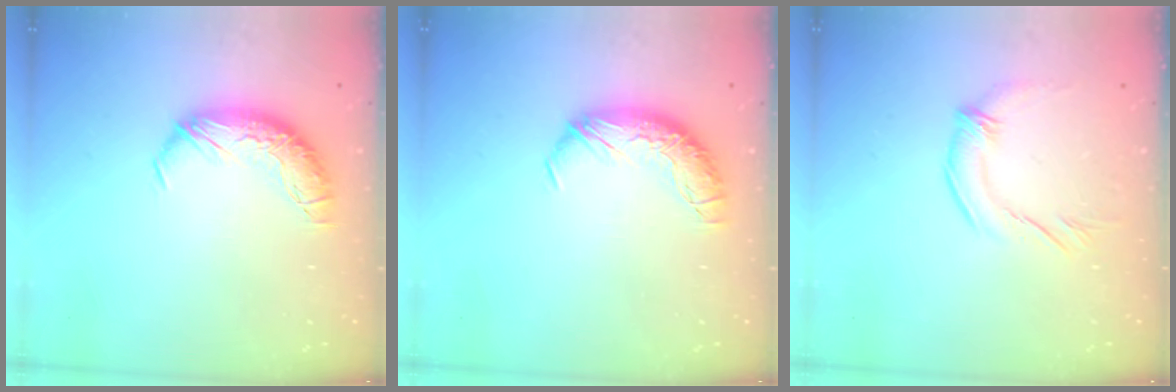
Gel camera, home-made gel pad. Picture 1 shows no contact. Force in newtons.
{"total": 0.0}
{"total": 1.1, "press": 0.9, "slide": 0.7}